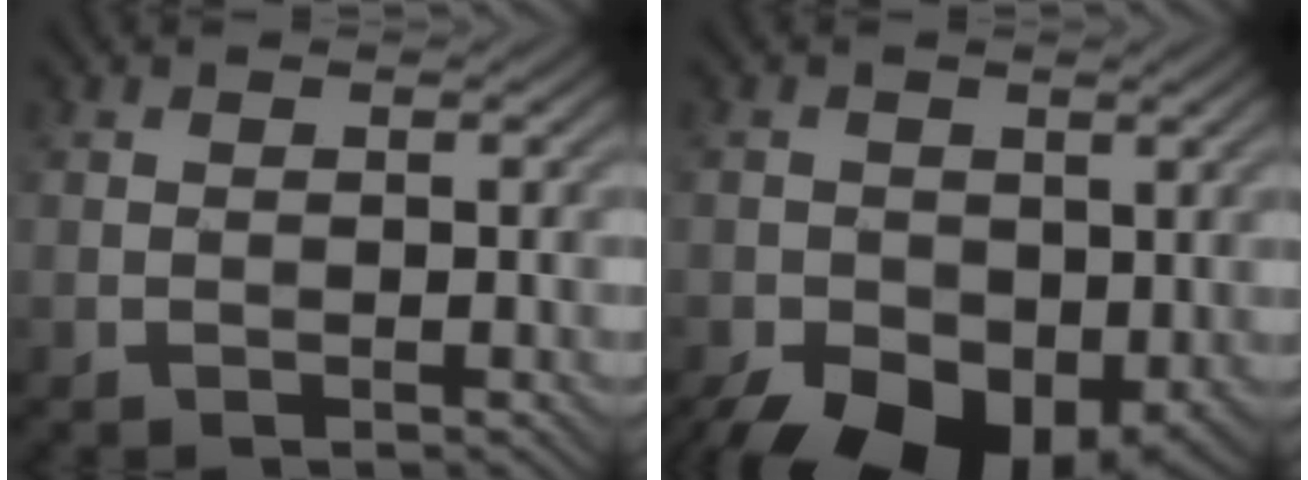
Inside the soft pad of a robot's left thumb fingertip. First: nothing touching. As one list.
[{"total": 10.9, "force": [-4.8, 7.0, 6.8], "torque": [-0.119, -0.024, -0.074]}]